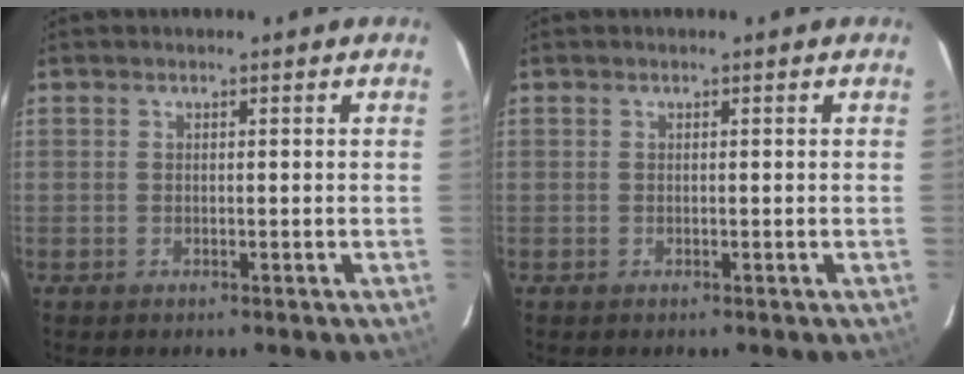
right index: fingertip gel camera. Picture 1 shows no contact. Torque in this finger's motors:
{"motor_torque": [0.03, 0.03, -0.02, -0.01]}